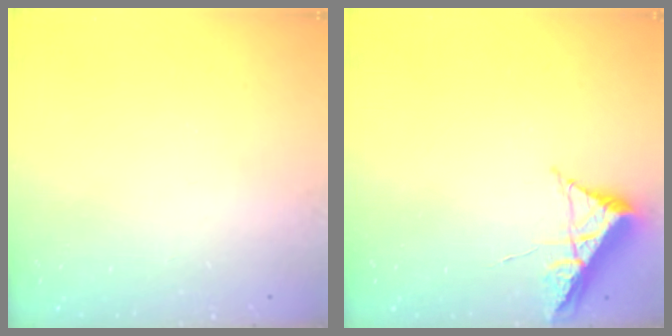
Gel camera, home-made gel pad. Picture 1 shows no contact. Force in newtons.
{"total": 7.9, "press": 7.9, "slide": 0.8}